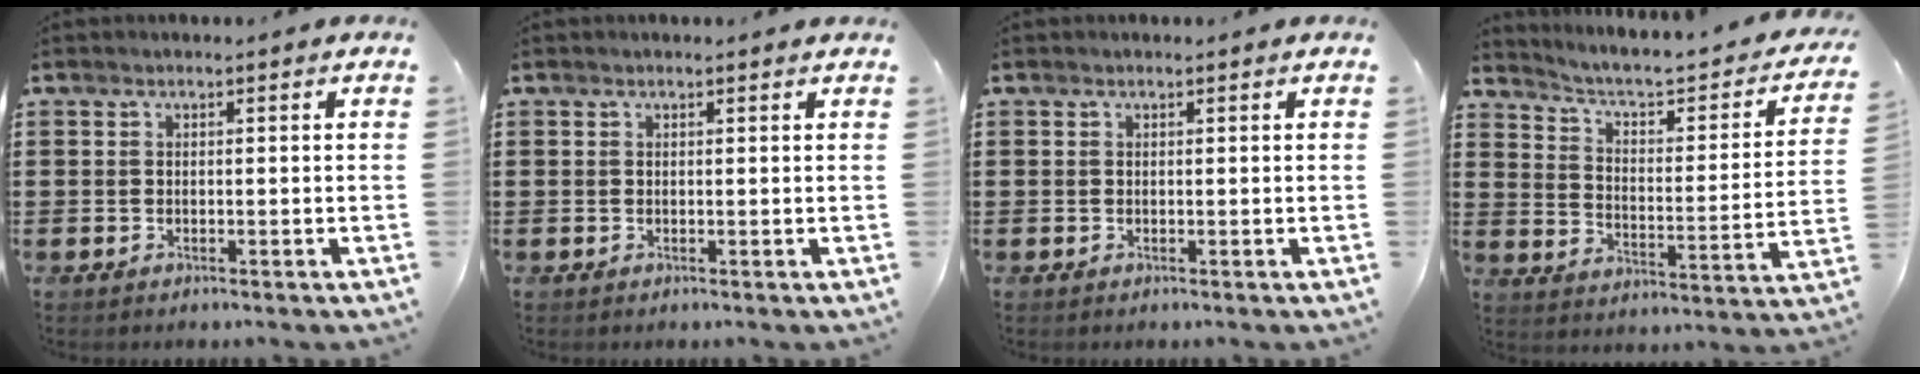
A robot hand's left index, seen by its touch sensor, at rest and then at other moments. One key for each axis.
{"total": 0.0}
{"total": 0.0}
{"total": 3.6, "fx": 2.7, "fy": 0.9, "fz": 2.2, "tx": -0.059, "ty": -0.028, "tz": 0.034}